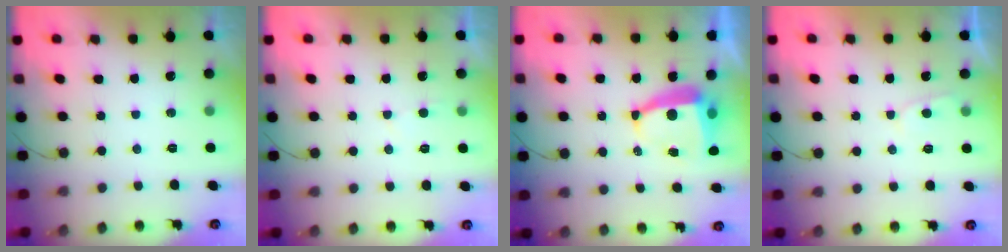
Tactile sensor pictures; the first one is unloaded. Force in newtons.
{"total": 1.7, "press": 1.6, "slide": 0.2}
{"total": 7.9, "press": 7.8, "slide": 0.5}
{"total": 2.9, "press": 2.9, "slide": 0.4}